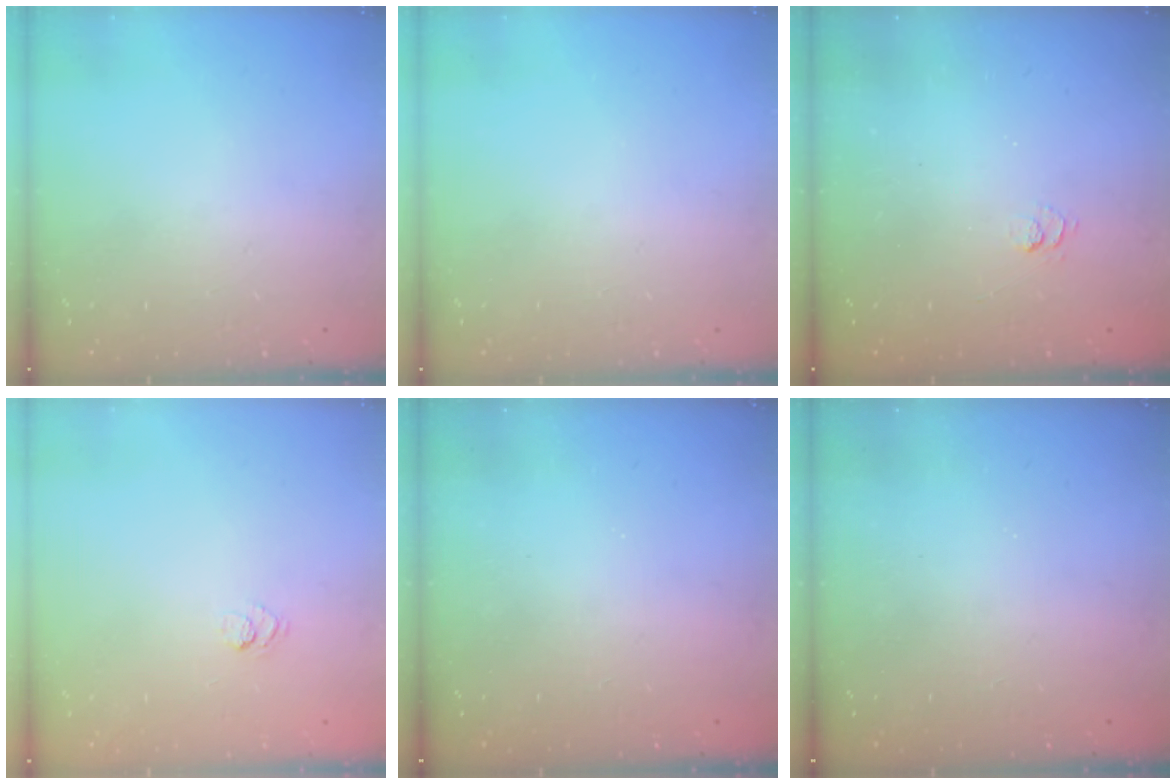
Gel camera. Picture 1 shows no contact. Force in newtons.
{"total": 0.0}
{"total": 2.7, "press": 2.2, "slide": 1.5}
{"total": 3.6, "press": 3.4, "slide": 1.3}
{"total": 2.3, "press": 2.2, "slide": 0.8}
{"total": 2.3, "press": 2.2, "slide": 0.8}